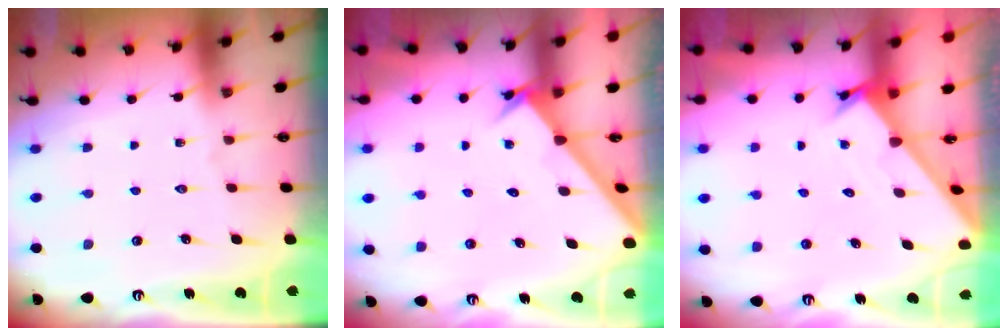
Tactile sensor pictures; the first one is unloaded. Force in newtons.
{"total": 2.1, "press": 2.1, "slide": 0.2}
{"total": 1.6, "press": 1.6, "slide": 0.1}